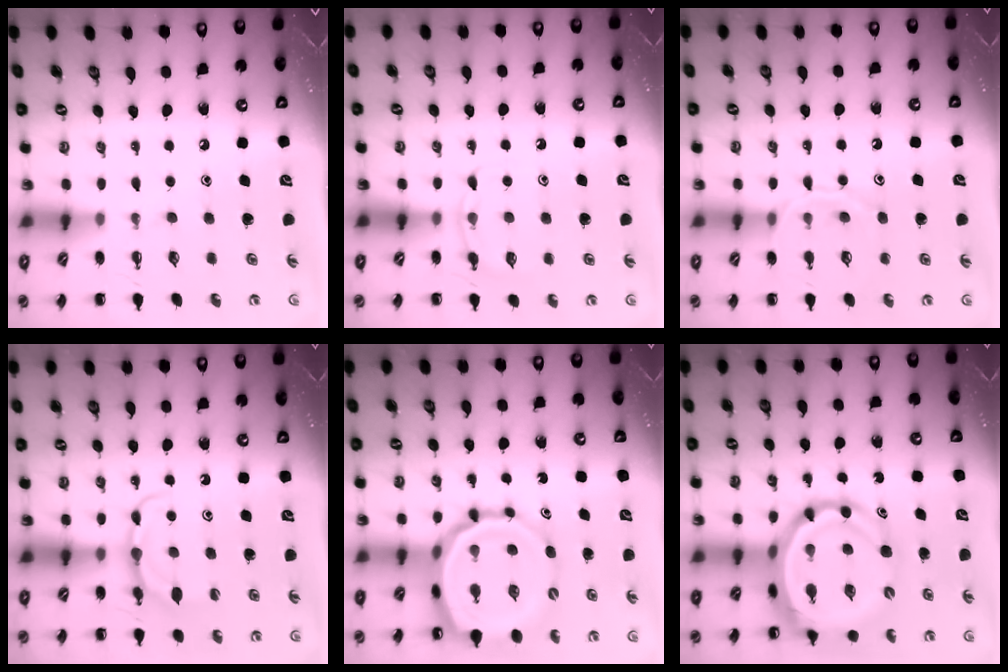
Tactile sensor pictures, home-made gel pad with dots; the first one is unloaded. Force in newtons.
{"total": 5.3, "press": 5.0, "slide": 1.5}
{"total": 10.0, "press": 10.0, "slide": 0.6}
{"total": 5.2, "press": 5.1, "slide": 1.1}
{"total": 13.2, "press": 12.8, "slide": 3.5}
{"total": 11.0, "press": 10.6, "slide": 3.0}